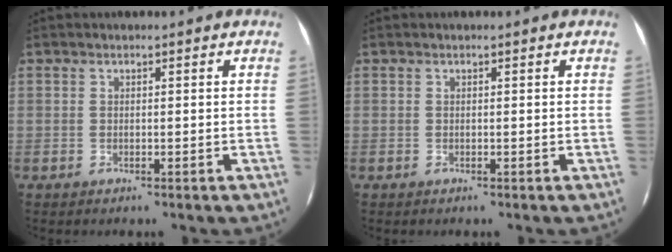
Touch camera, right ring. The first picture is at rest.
{"total": 0.0}